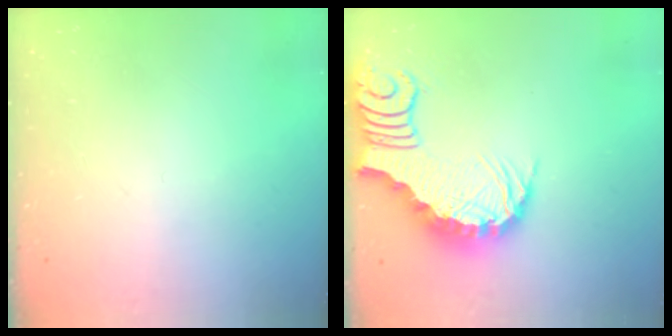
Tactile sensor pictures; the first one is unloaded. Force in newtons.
{"total": 3.9, "press": 3.8, "slide": 0.7}